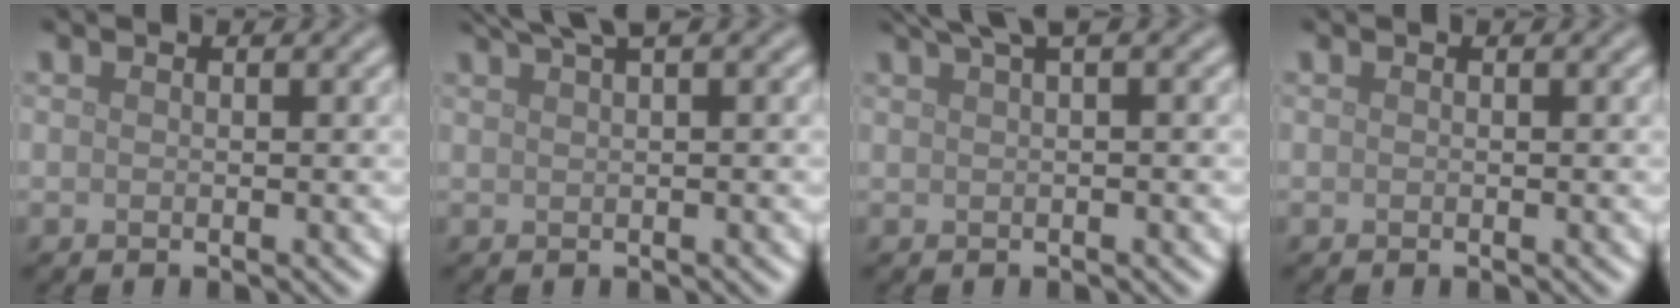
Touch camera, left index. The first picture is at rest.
{"total": 3.1, "force": [2.3, 0.5, 2.1], "torque": [-0.024, 0.011, 0.037]}
{"total": 3.2, "force": [2.0, 0.6, 2.4], "torque": [-0.032, 0.012, 0.032]}
{"total": 0.0}